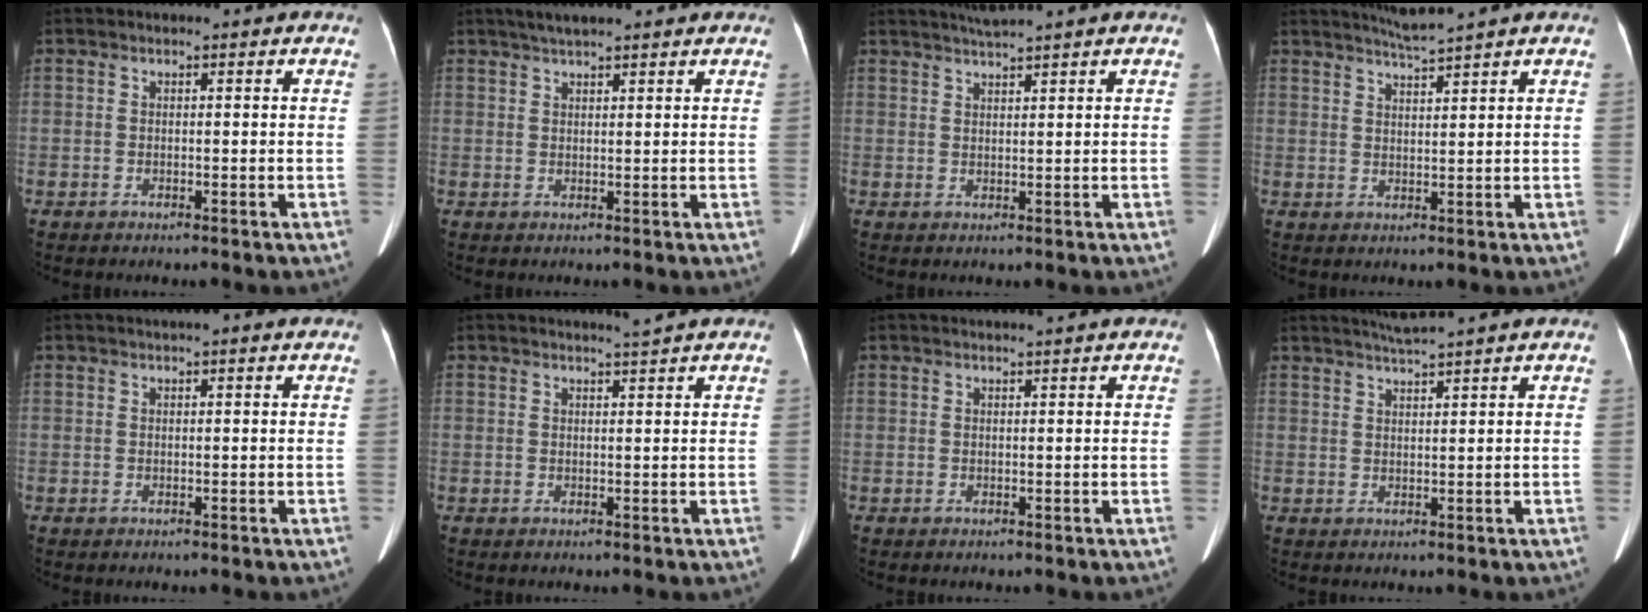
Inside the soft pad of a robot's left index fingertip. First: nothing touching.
{"total": 5.6, "force": [4.6, 0.6, 3.1], "torque": [-0.046, 0.030, 0.074]}
{"total": 3.5, "force": [3.1, -1.0, 1.4], "torque": [-0.022, 0.011, 0.059]}
{"total": 3.6, "force": [3.2, -1.5, 0.9], "torque": [-0.020, -0.006, 0.064]}
{"total": 1.0, "force": [0.8, 0.1, 0.6], "torque": [-0.009, 0.010, 0.012]}
{"total": 1.5, "force": [1.3, -0.8, 0.4], "torque": [-0.012, -0.011, 0.025]}
{"total": 1.4, "force": [1.2, -0.4, 0.6], "torque": [-0.008, 0.005, 0.025]}
{"total": 3.8, "force": [3.3, -1.4, 1.3], "torque": [-0.024, 0.004, 0.064]}